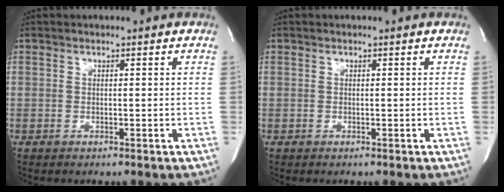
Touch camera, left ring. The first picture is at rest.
{"total": 0.0}